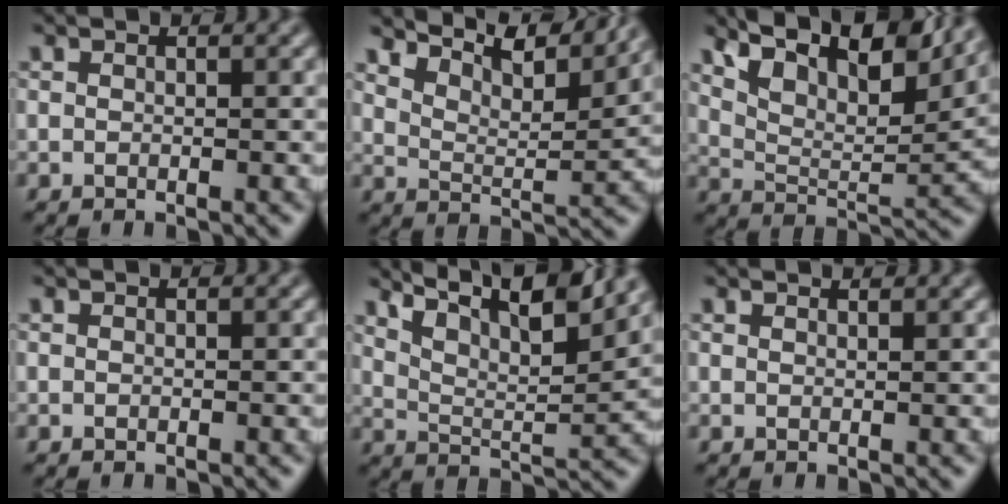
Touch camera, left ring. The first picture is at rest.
{"total": 8.4, "force": [7.5, 1.3, 3.6], "torque": [-0.080, 0.011, 0.111]}
{"total": 13.1, "force": [8.6, 4.8, 8.6], "torque": [-0.147, 0.031, 0.135]}
{"total": 0.0}
{"total": 9.5, "force": [7.2, 2.1, 5.8], "torque": [-0.105, 0.012, 0.106]}
{"total": 0.9, "force": [0.9, -0.1, 0.1], "torque": [-0.004, -0.003, 0.011]}